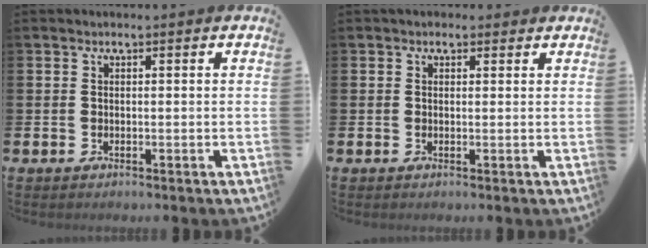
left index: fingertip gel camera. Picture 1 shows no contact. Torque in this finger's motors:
{"motor_torque": [0.80, -1.34, -0.12, 0.14]}